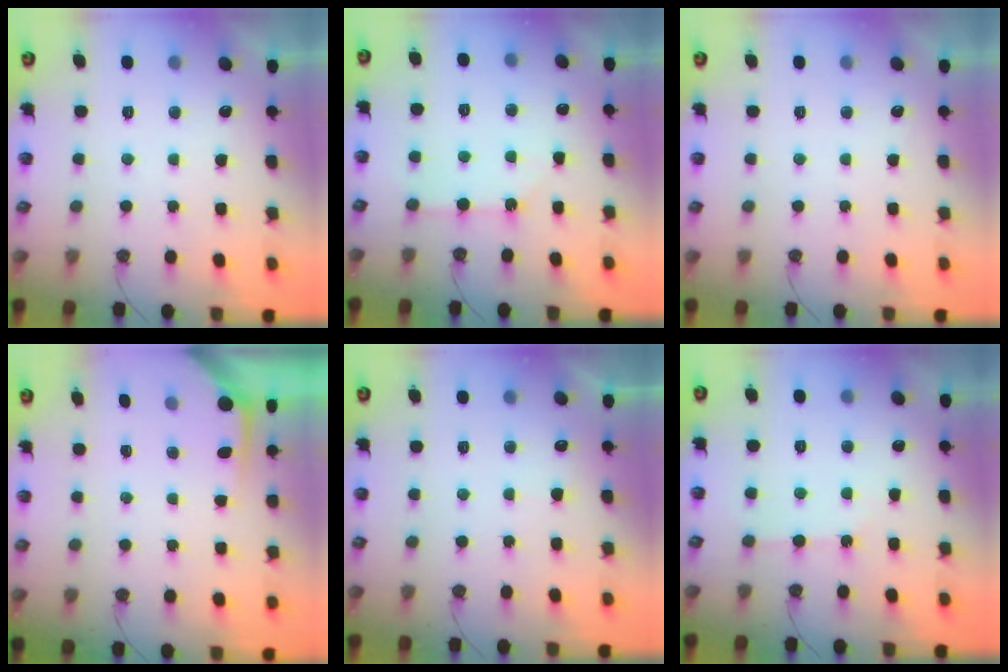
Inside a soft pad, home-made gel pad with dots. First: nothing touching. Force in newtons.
{"total": 3.9, "press": 3.9, "slide": 0.3}
{"total": 0.0}
{"total": 3.2, "press": 3.2, "slide": 0.4}
{"total": 3.2, "press": 3.2, "slide": 0.4}
{"total": 2.5, "press": 2.4, "slide": 0.4}